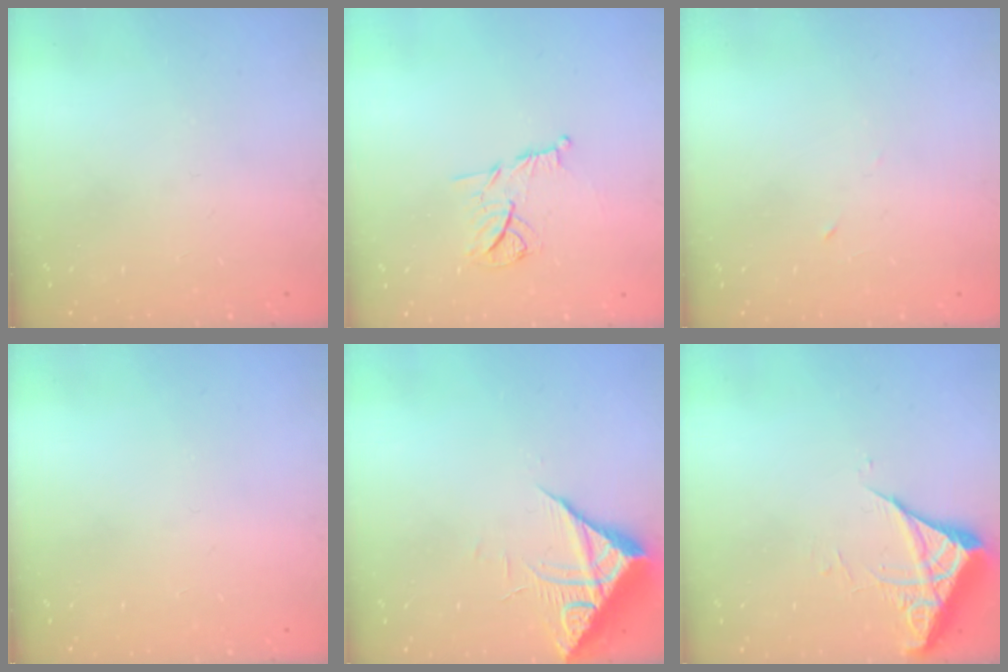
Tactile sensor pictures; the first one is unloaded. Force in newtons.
{"total": 8.6, "press": 8.6, "slide": 0.7}
{"total": 2.7, "press": 2.5, "slide": 1.0}
{"total": 0.0}
{"total": 8.5, "press": 8.4, "slide": 0.8}
{"total": 5.4, "press": 5.3, "slide": 0.6}